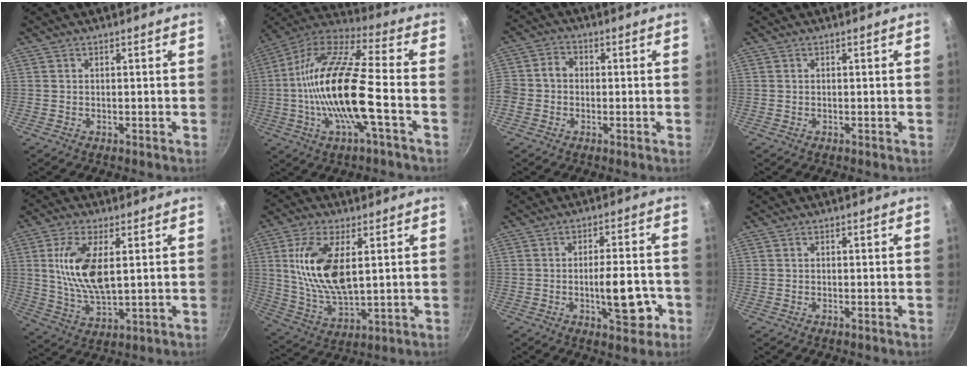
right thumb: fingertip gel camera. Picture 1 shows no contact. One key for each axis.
{"total": 20.7, "fx": -3.7, "fy": 5.6, "fz": 19.6, "tx": -0.371, "ty": 0.035, "tz": -0.087}
{"total": 4.9, "fx": -0.6, "fy": 4.2, "fz": 2.4, "tx": -0.030, "ty": 0.015, "tz": -0.024}
{"total": 0.0}
{"total": 12.1, "fx": 2.6, "fy": 5.5, "fz": 10.5, "tx": -0.202, "ty": -0.010, "tz": 0.055}
{"total": 14.5, "fx": 3.4, "fy": 6.9, "fz": 12.3, "tx": -0.235, "ty": -0.014, "tz": 0.071}
{"total": 9.9, "fx": -2.9, "fy": 4.0, "fz": 8.6, "tx": -0.100, "ty": 0.014, "tz": -0.038}
{"total": 0.0}